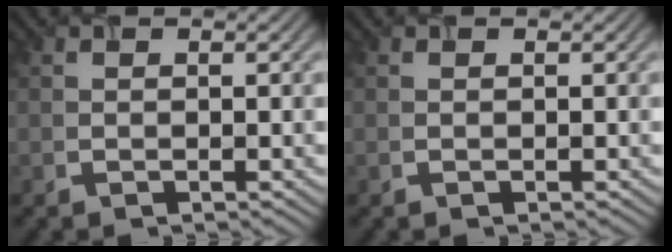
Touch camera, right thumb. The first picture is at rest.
{"total": 0.0}